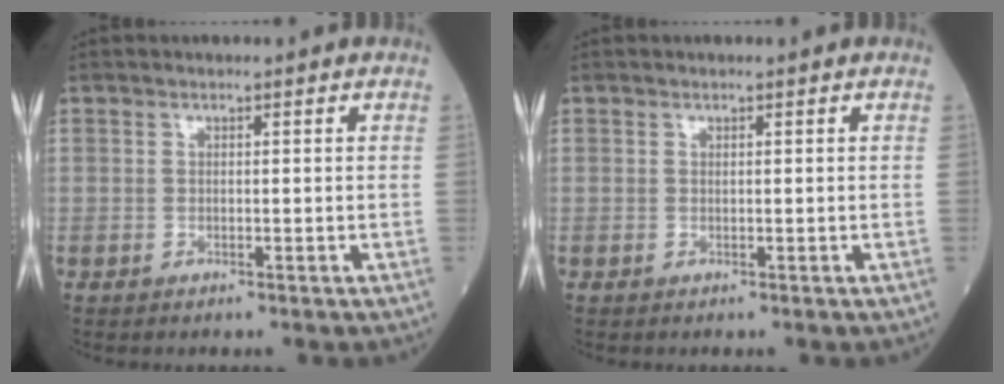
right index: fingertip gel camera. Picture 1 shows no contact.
{"total": 0.0}